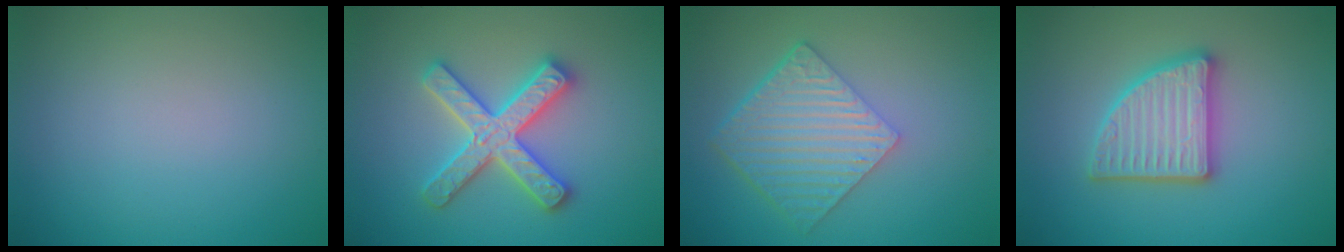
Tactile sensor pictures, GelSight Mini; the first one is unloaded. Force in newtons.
{"total": 4.7, "press": 4.6, "slide": 0.7}
{"total": 6.5, "press": 4.5, "slide": 4.7}
{"total": 5.0, "press": 4.9, "slide": 0.8}